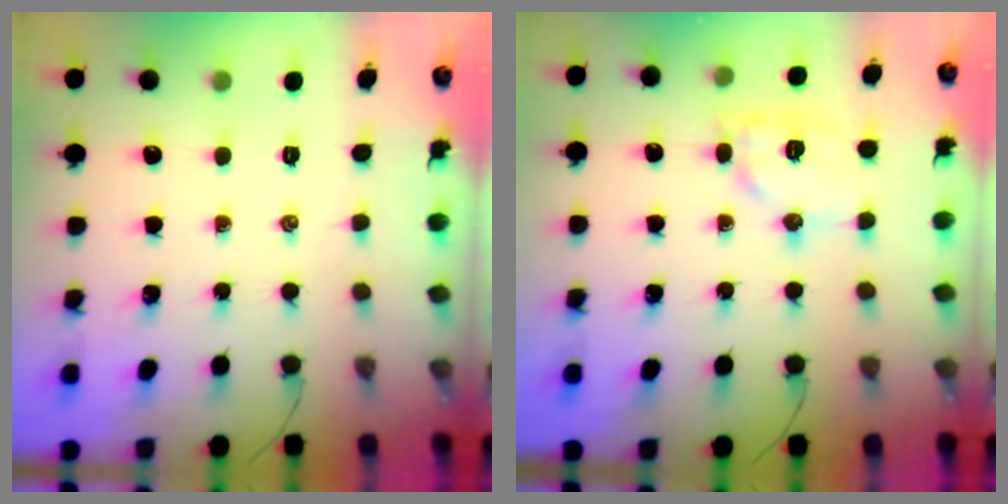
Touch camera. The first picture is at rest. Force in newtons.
{"total": 10.5, "press": 10.5, "slide": 0.3}